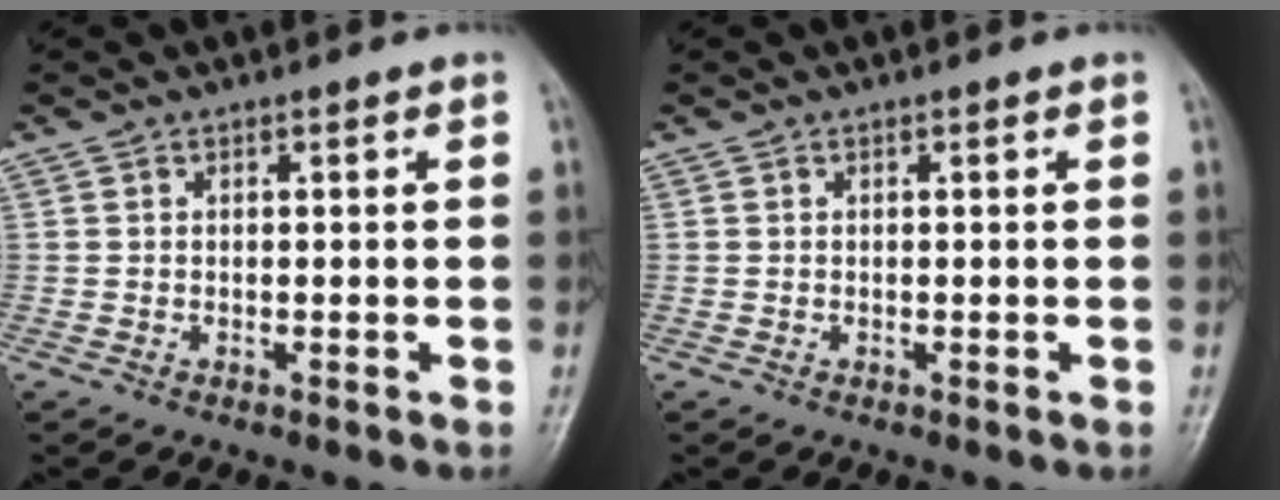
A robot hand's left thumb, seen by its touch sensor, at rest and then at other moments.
{"total": 0.0}